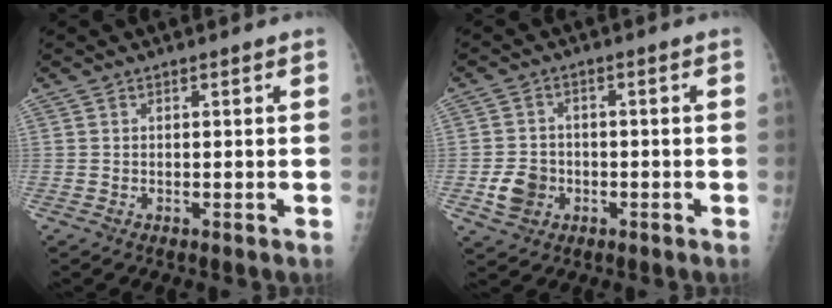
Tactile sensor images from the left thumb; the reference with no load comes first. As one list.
[{"total": 5.8, "force": [-1.8, 4.8, 2.6], "torque": [-0.033, 0.011, -0.029]}]